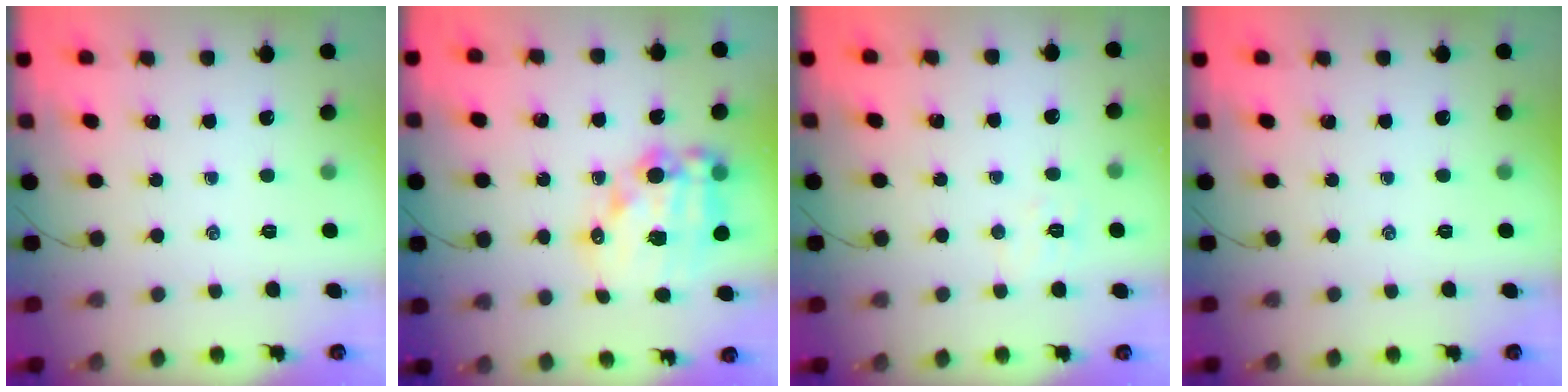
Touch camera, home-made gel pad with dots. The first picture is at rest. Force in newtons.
{"total": 16.4, "press": 16.1, "slide": 3.3}
{"total": 5.2, "press": 5.1, "slide": 1.1}
{"total": 0.0}